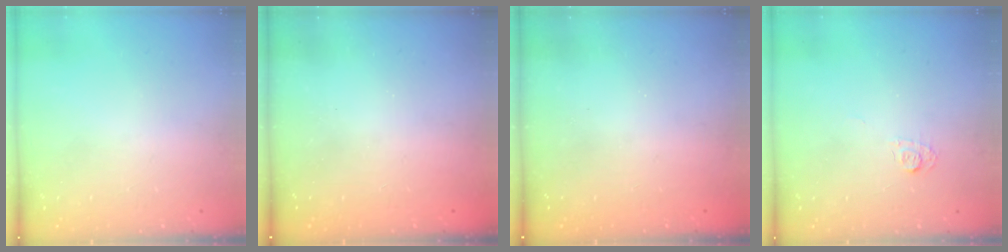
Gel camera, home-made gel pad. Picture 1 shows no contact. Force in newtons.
{"total": 2.3, "press": 2.1, "slide": 0.8}
{"total": 2.3, "press": 2.2, "slide": 0.8}
{"total": 4.3, "press": 4.2, "slide": 0.6}